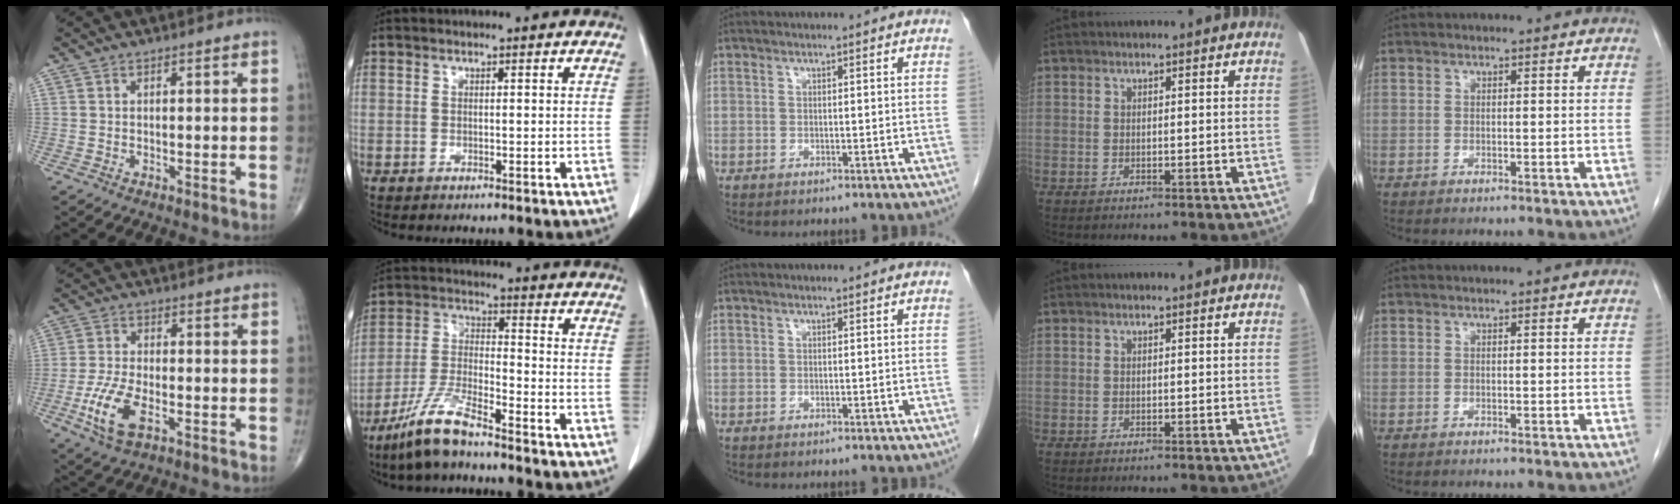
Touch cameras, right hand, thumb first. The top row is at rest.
{"thumb": {"total": 8.9, "force": [-3.5, 4.0, 7.2], "torque": [-0.162, 0.006, -0.063]}, "index": {"total": 9.0, "force": [-7.1, 1.0, 5.6], "torque": [-0.126, -0.021, -0.141]}}